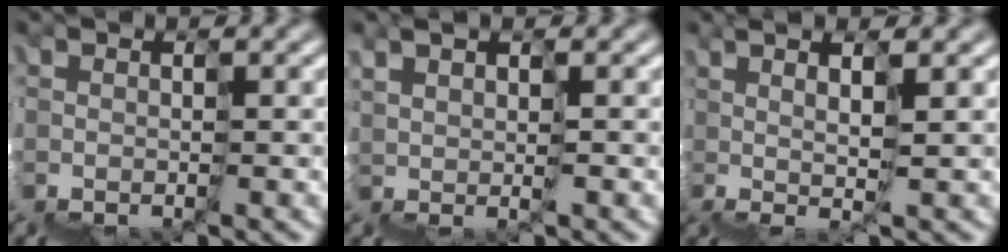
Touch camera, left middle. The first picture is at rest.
{"total": 2.6, "force": [2.0, -1.3, -1.1], "torque": [0.025, 0.016, 0.038]}
{"total": 3.1, "force": [2.4, -1.7, 1.0], "torque": [0.025, 0.026, 0.044]}